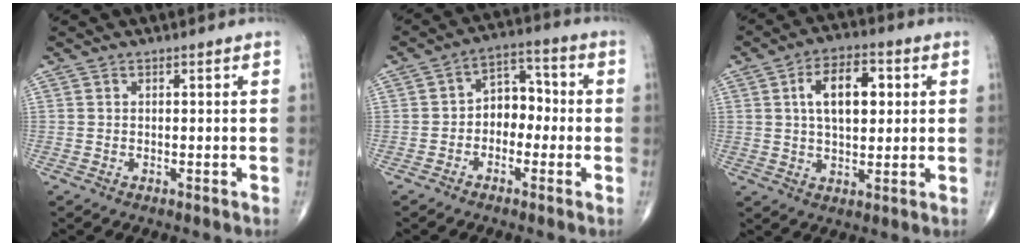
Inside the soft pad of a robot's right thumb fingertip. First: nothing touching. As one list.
[{"total": 7.1, "force": [-1.2, 5.3, 4.6], "torque": [-0.037, 0.037, -0.037]}, {"total": 10.8, "force": [2.4, 5.9, 8.7], "torque": [-0.123, 0.007, 0.036]}]